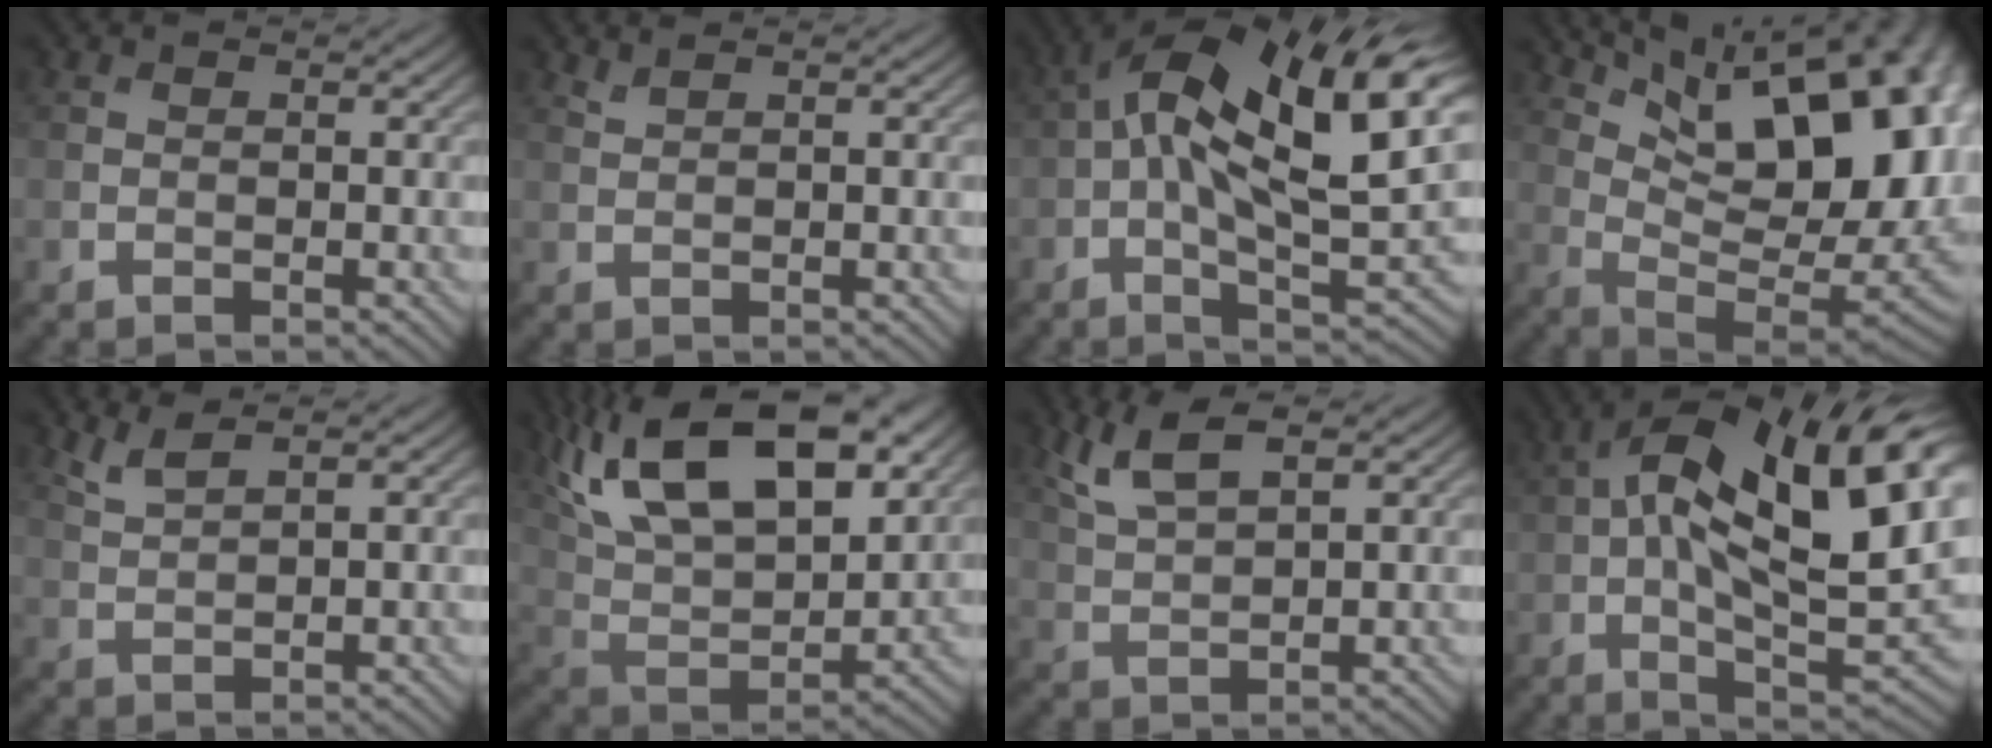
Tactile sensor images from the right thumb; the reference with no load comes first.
{"total": 1.0, "force": [1.0, 0.0, 0.3], "torque": [-0.009, 0.003, 0.023]}
{"total": 17.4, "force": [3.1, 7.0, 15.6], "torque": [-0.277, 0.017, 0.050]}
{"total": 21.5, "force": [7.7, 10.1, 17.4], "torque": [-0.226, 0.045, 0.150]}
{"total": 2.5, "force": [2.0, 0.4, 1.4], "torque": [-0.036, 0.004, 0.052]}
{"total": 19.5, "force": [10.2, 9.5, 13.7], "torque": [-0.278, 0.045, 0.163]}
{"total": 6.0, "force": [3.6, 2.1, 4.4], "torque": [-0.109, 0.005, 0.079]}
{"total": 19.2, "force": [3.2, 8.5, 17.0], "torque": [-0.283, 0.020, 0.048]}